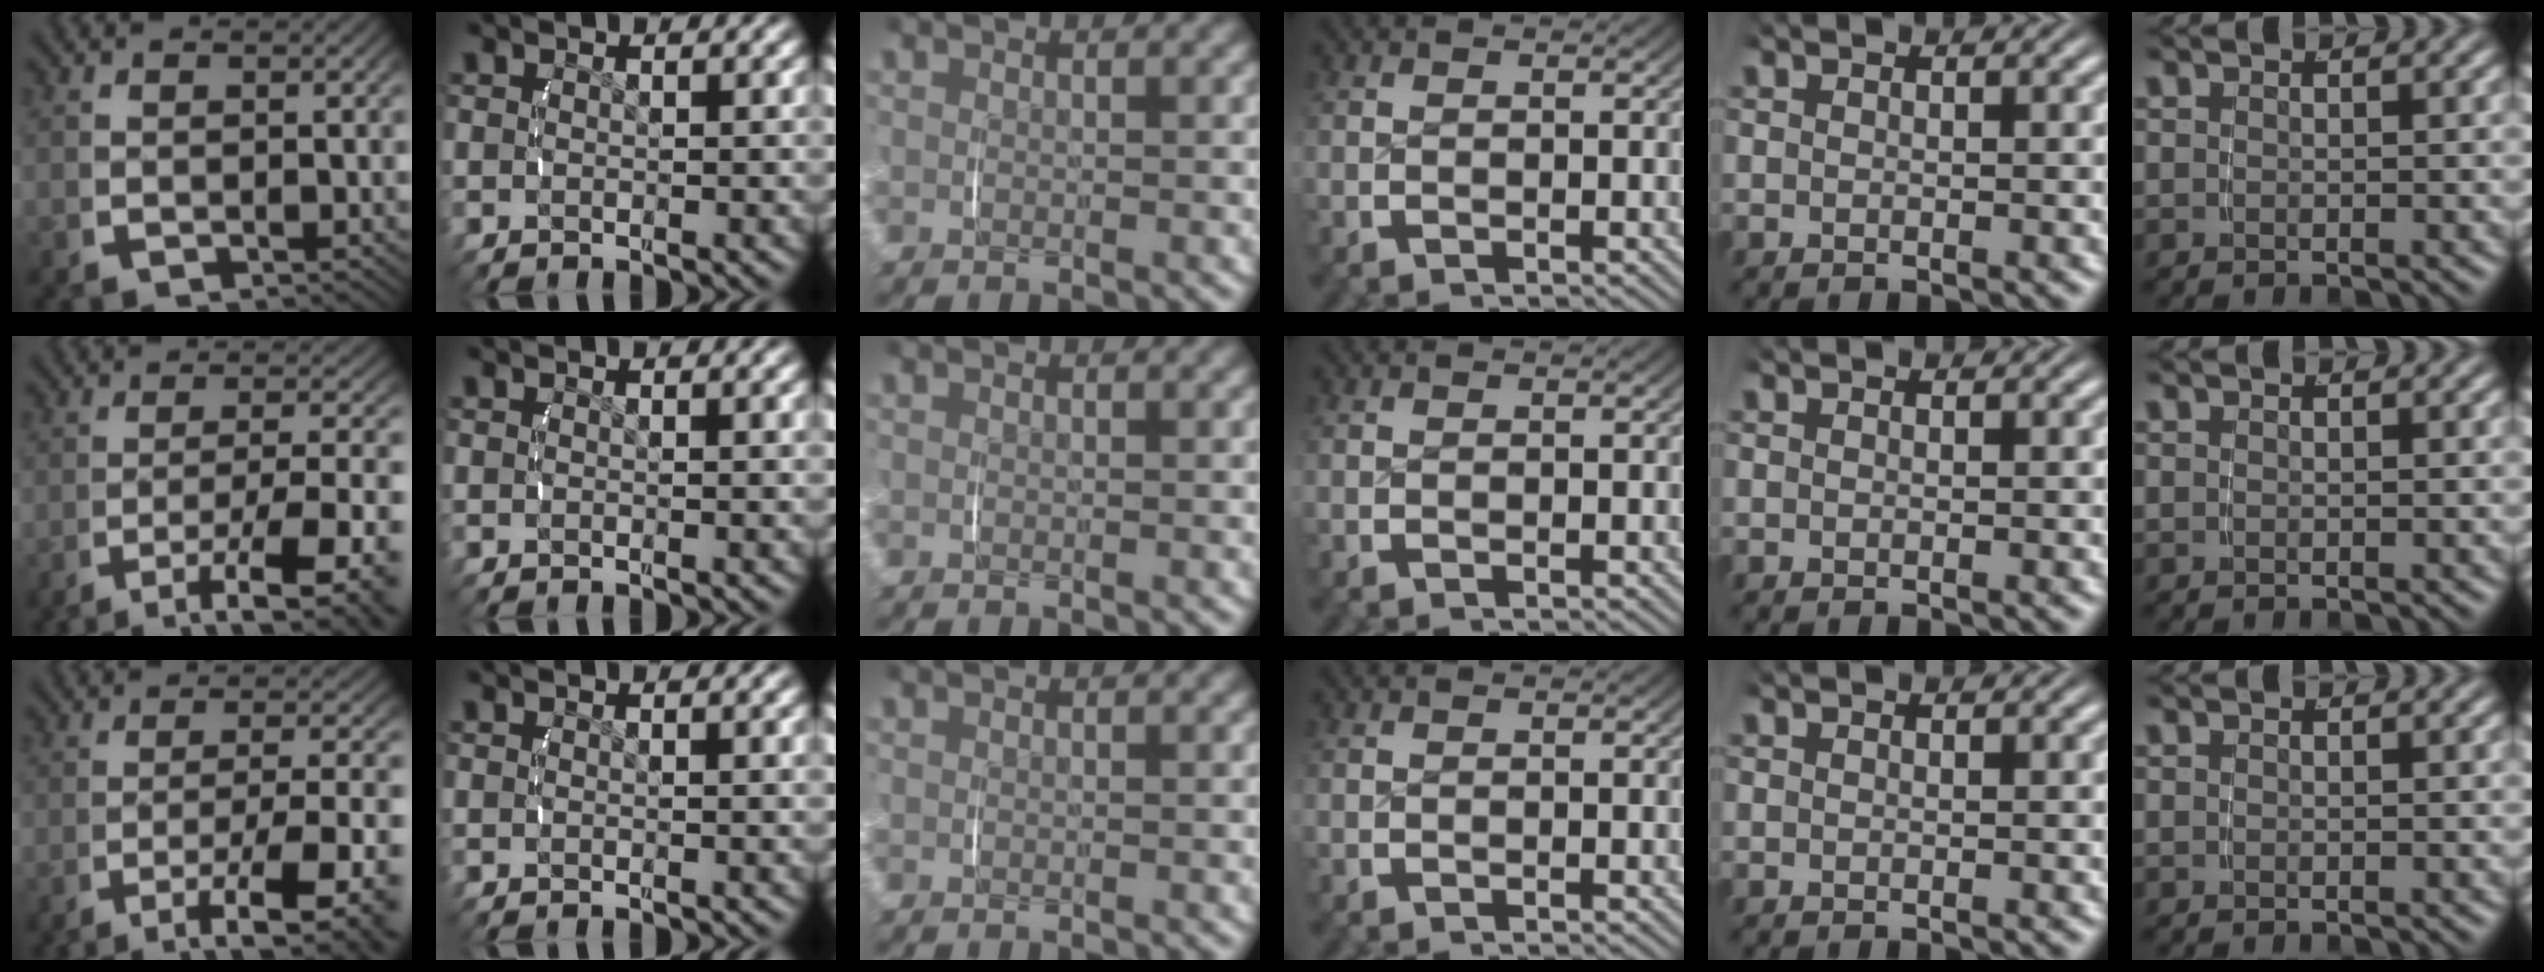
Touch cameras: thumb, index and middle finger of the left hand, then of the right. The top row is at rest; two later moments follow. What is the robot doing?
{"motion": "lift_and_place", "object": "jewelry box"}